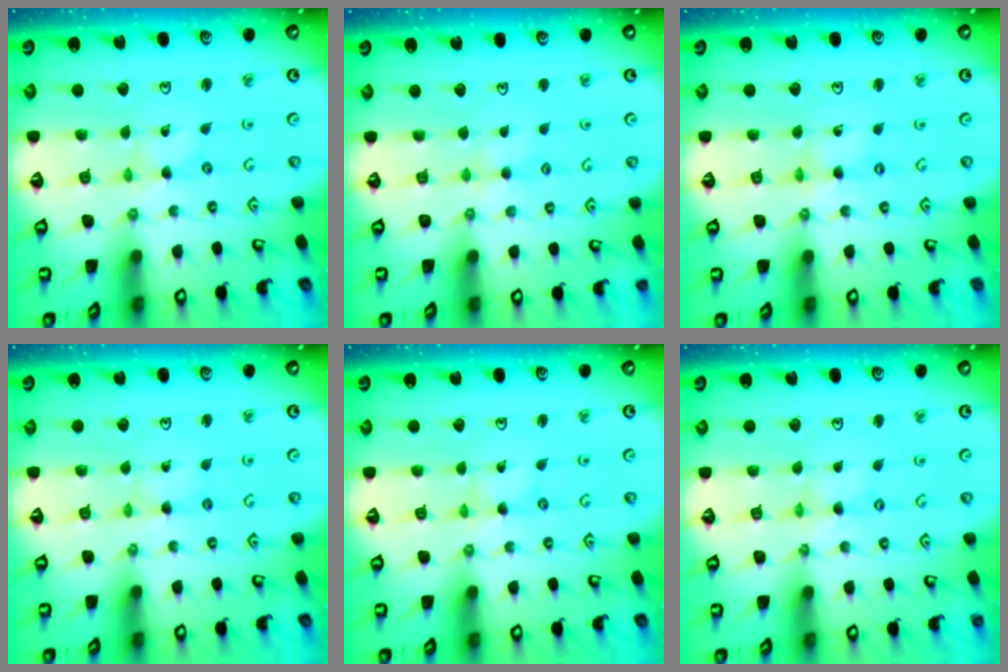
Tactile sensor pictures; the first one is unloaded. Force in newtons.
{"total": 2.8, "press": 2.8, "slide": 0.4}
{"total": 0.7, "press": 0.7, "slide": 0.2}
{"total": 1.2, "press": 1.2, "slide": 0.2}
{"total": 0.0}
{"total": 0.0}